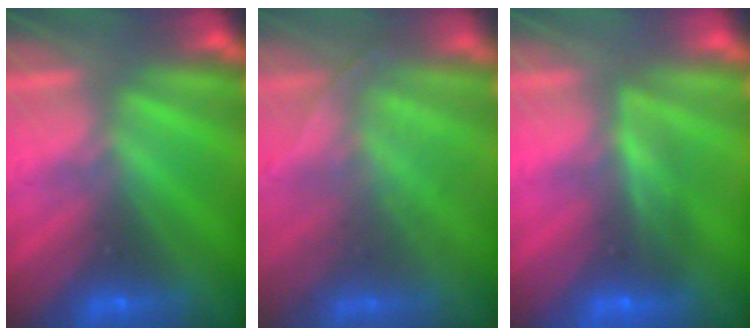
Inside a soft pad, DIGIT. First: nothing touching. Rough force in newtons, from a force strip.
{"total": 1.7}
{"total": 1.8}